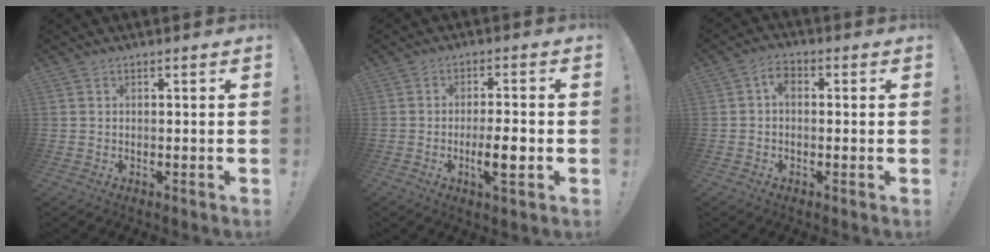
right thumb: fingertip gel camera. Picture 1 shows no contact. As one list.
[{"total": 7.6, "force": [-2.3, 1.2, 7.2], "torque": [-0.117, -0.007, -0.042]}, {"total": 3.6, "force": [-0.1, 2.3, 2.8], "torque": [-0.051, 0.010, 0.000]}]